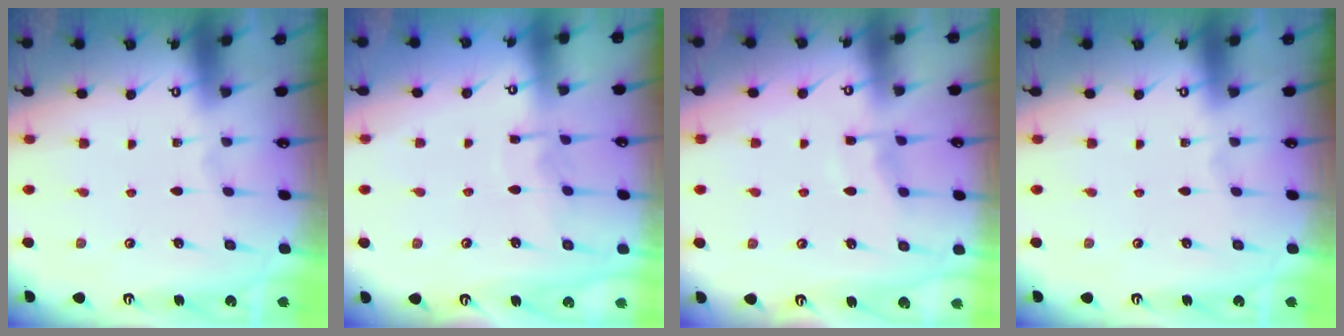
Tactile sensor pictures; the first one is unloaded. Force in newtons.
{"total": 5.1, "press": 5.1, "slide": 0.2}
{"total": 5.3, "press": 5.3, "slide": 0.4}
{"total": 0.0}